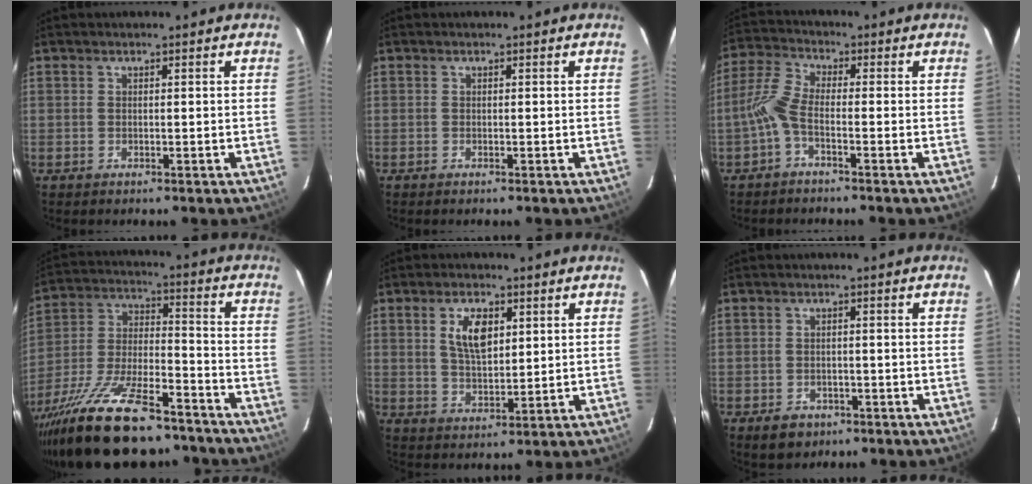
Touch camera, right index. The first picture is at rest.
{"total": 0.0}
{"total": 5.1, "force": [-2.1, 1.6, 4.4], "torque": [-0.109, 0.013, -0.049]}
{"total": 27.1, "force": [-20.2, 8.4, 16.0], "torque": [-0.311, -0.033, -0.320]}
{"total": 7.3, "force": [2.5, 3.6, 5.8], "torque": [-0.107, 0.006, 0.050]}
{"total": 4.3, "force": [-2.4, 3.4, 1.4], "torque": [-0.031, 0.006, -0.028]}